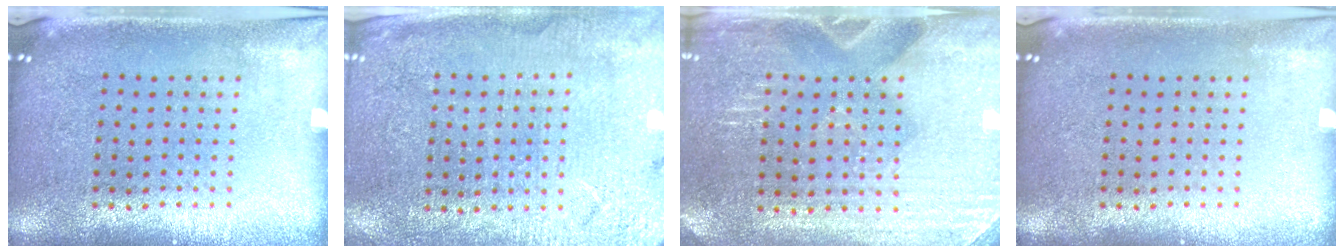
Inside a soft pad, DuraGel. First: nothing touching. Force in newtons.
{"total": 2.7, "press": 2.7, "slide": 0.1}
{"total": 3.0, "press": 2.9, "slide": 0.3}
{"total": 0.0}